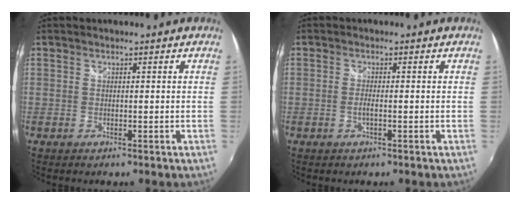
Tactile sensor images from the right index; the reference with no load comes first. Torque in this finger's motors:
{"motor_torque": [-0.01, 0.05, 0.06, 0.01]}